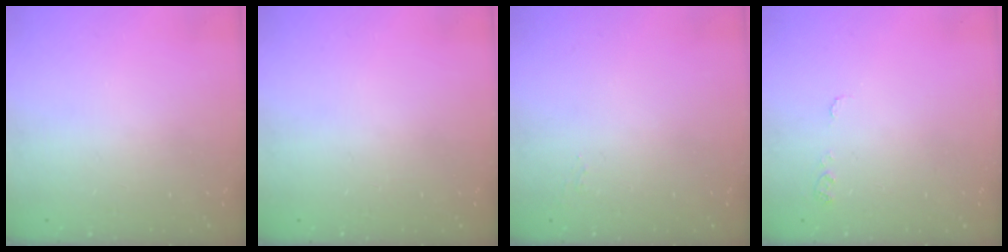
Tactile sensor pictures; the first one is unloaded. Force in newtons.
{"total": 0.0}
{"total": 5.1, "press": 5.1, "slide": 0.5}
{"total": 5.3, "press": 5.2, "slide": 0.5}